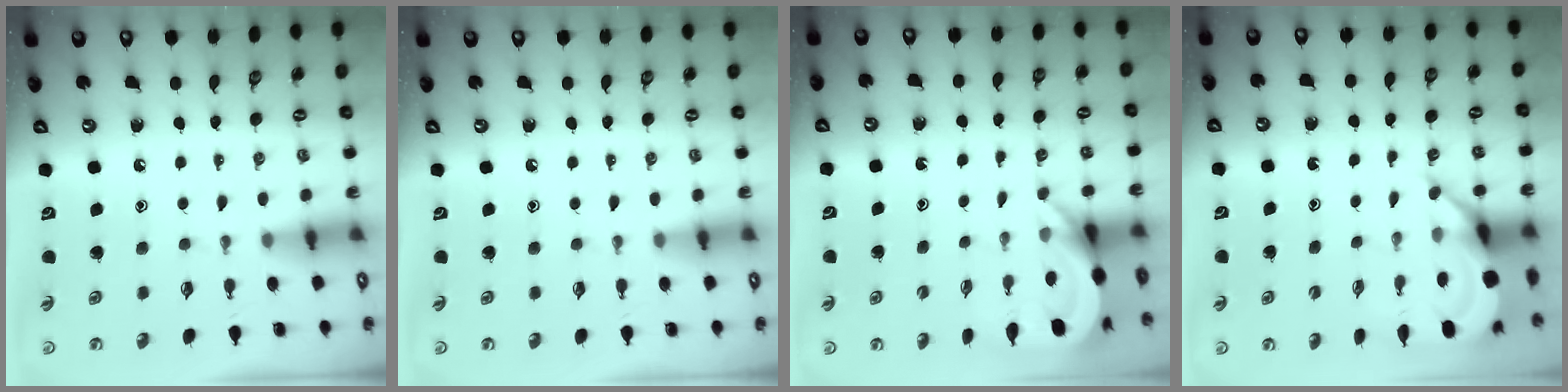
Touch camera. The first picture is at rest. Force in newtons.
{"total": 0.0}
{"total": 4.1, "press": 4.1, "slide": 0.3}
{"total": 5.4, "press": 5.4, "slide": 0.5}